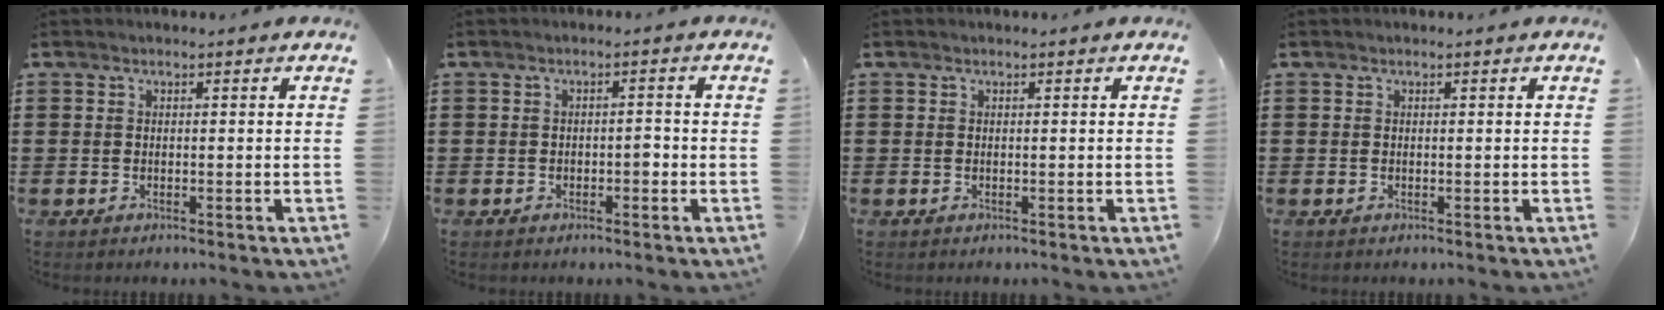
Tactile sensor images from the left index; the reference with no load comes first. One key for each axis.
{"total": 1.4, "fx": -0.5, "fy": 0.6, "fz": 1.1, "tx": -0.025, "ty": 0.003, "tz": -0.013}
{"total": 0.0}
{"total": 0.0}